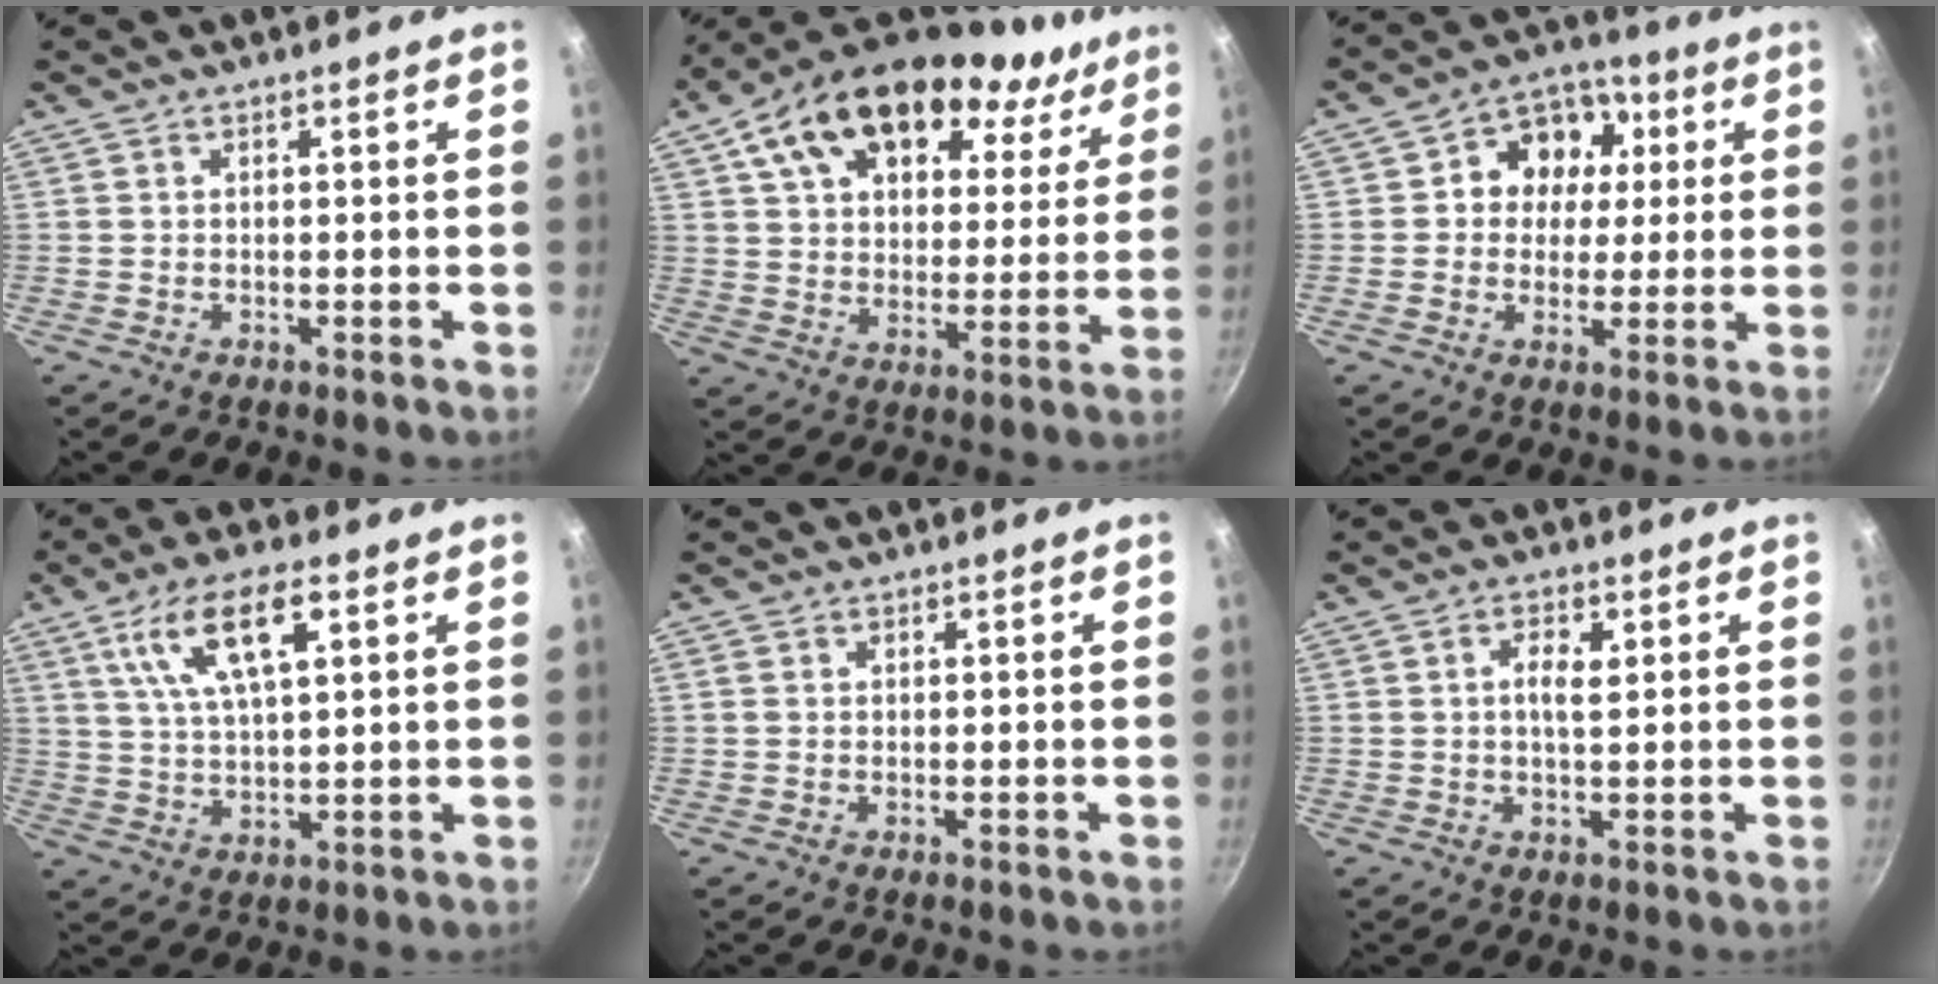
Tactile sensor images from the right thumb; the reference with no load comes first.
{"total": 24.9, "force": [14.2, 14.3, 14.6], "torque": [-0.243, -0.001, 0.231]}
{"total": 10.9, "force": [2.1, 9.4, 5.2], "torque": [-0.038, 0.009, 0.016]}
{"total": 11.8, "force": [4.9, 4.1, 9.9], "torque": [-0.175, -0.004, 0.092]}
{"total": 0.8, "force": [0.3, 0.6, 0.5], "torque": [-0.011, 0.002, 0.005]}
{"total": 3.0, "force": [0.8, 1.2, 2.7], "torque": [-0.045, 0.000, 0.013]}